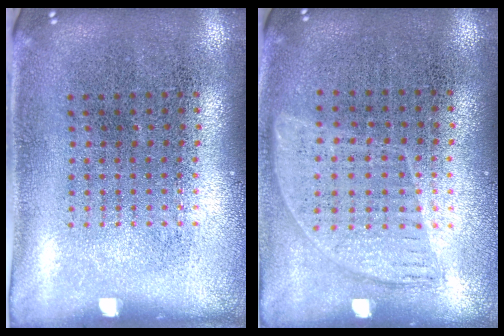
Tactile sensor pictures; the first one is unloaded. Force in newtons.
{"total": 0.9, "press": 0.8, "slide": 0.5}